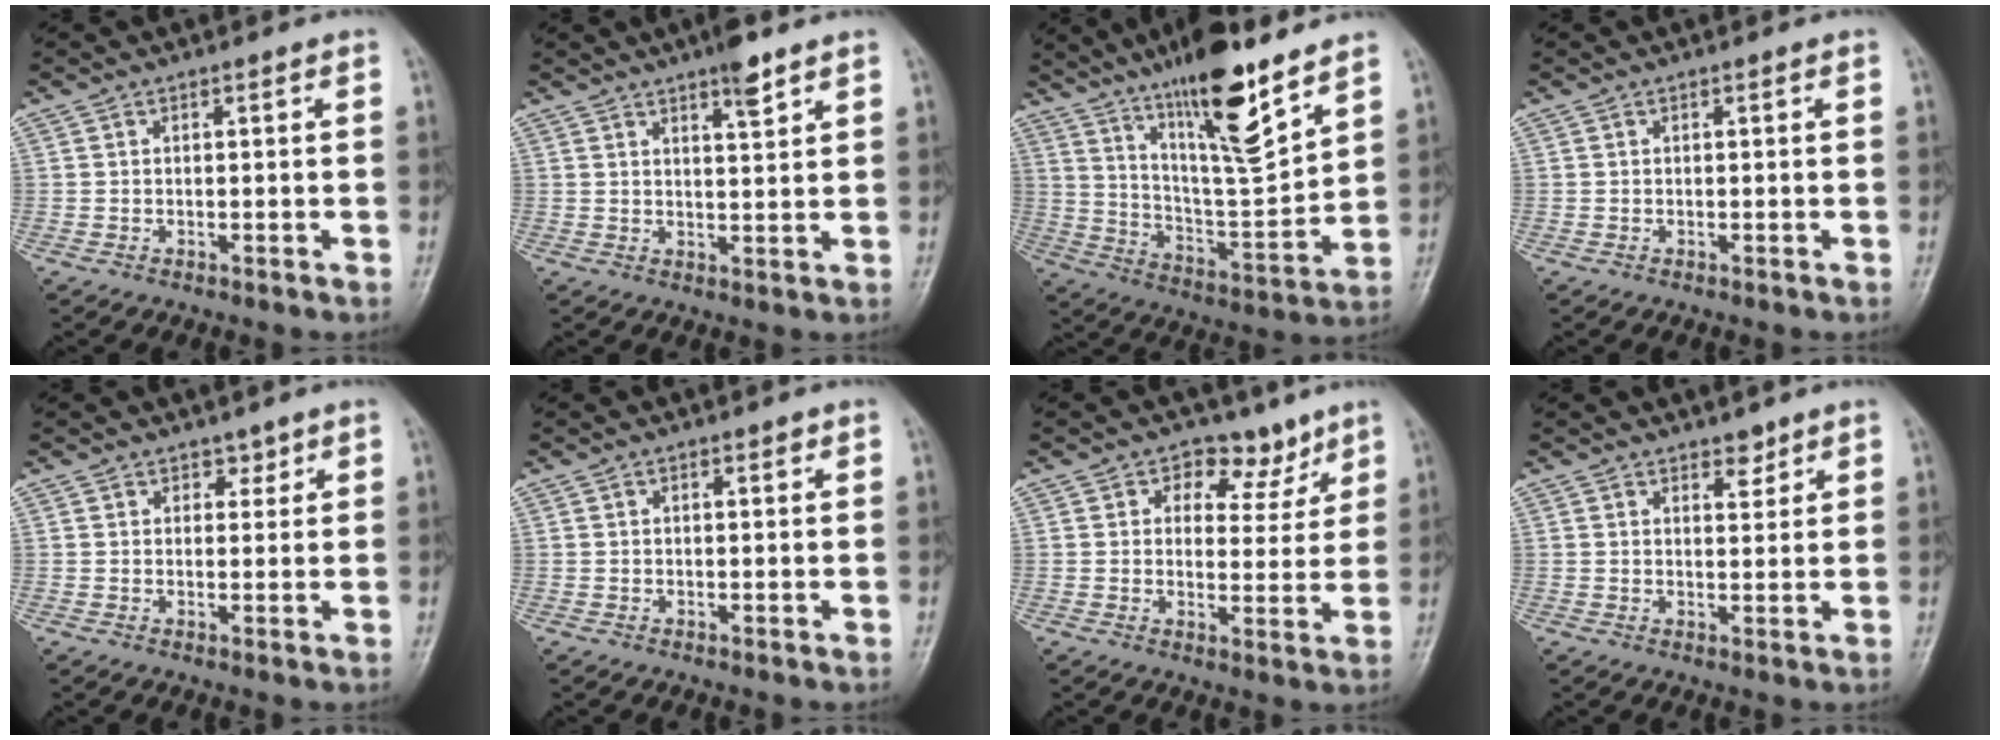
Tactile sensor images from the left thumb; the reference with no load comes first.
{"total": 4.7, "force": [3.2, 0.8, 3.4], "torque": [-0.047, -0.018, 0.050]}
{"total": 18.8, "force": [12.6, 3.7, 13.5], "torque": [-0.203, -0.076, 0.223]}
{"total": 0.0}
{"total": 2.0, "force": [1.4, 1.3, 0.5], "torque": [0.014, -0.007, 0.016]}
{"total": 1.2, "force": [0.6, 0.6, 0.9], "torque": [-0.010, 0.001, 0.006]}
{"total": 7.6, "force": [4.6, 5.3, 2.8], "torque": [0.006, -0.017, 0.063]}
{"total": 2.8, "force": [2.1, 1.4, 1.2], "torque": [-0.002, -0.014, 0.032]}